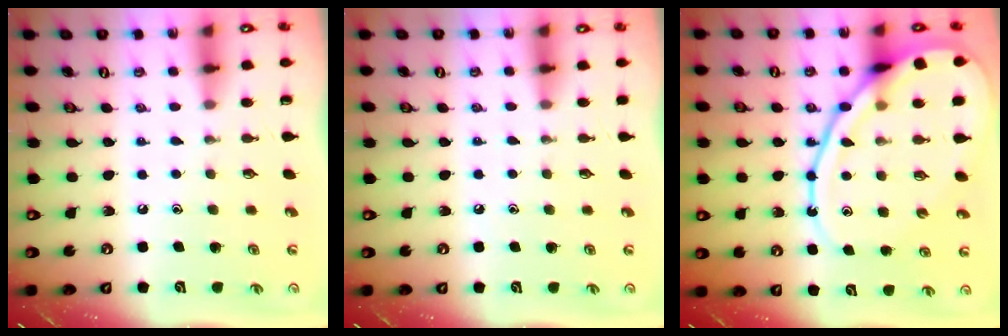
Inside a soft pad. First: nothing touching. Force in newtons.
{"total": 3.3, "press": 3.2, "slide": 0.5}
{"total": 16.5, "press": 16.4, "slide": 1.5}